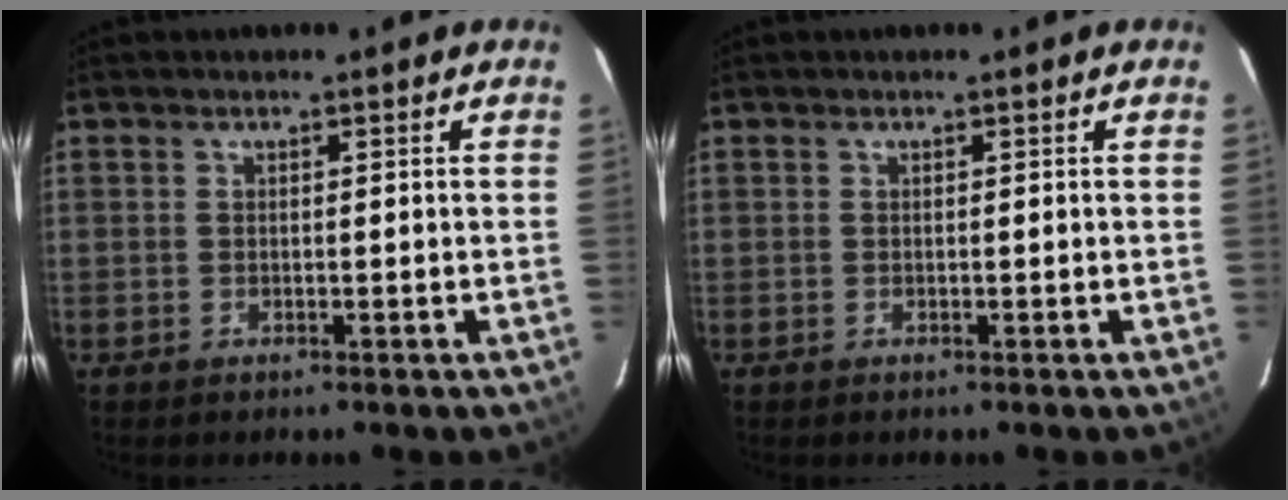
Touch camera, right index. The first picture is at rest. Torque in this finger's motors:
{"motor_torque": [0.00, 0.00, 0.02, 0.00]}